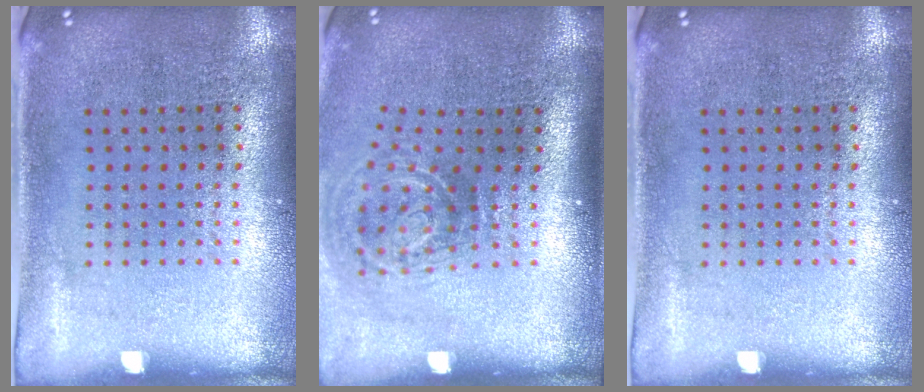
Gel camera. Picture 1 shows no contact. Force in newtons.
{"total": 2.0, "press": 1.2, "slide": 1.6}
{"total": 0.0}